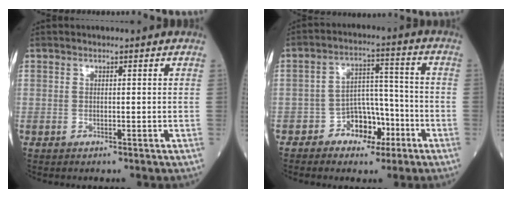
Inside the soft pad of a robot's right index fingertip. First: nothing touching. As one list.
[{"total": 7.0, "force": [-3.8, 4.4, 3.9], "torque": [-0.063, 0.024, -0.061]}]